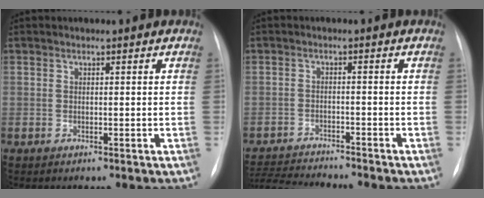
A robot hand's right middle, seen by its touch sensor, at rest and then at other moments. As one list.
[{"total": 9.9, "force": [-9.5, -0.4, 2.8], "torque": [-0.047, -0.006, -0.155]}]